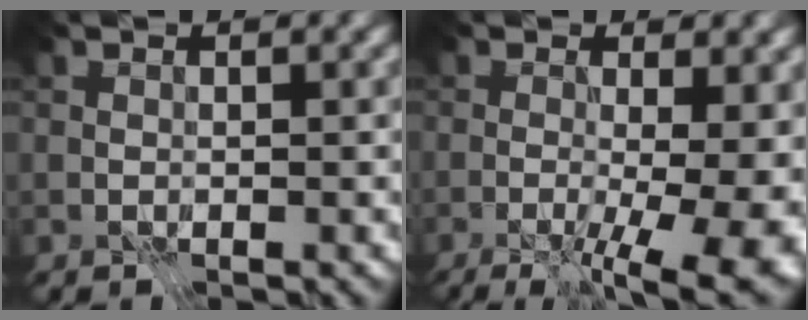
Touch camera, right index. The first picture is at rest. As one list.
[{"total": 10.9, "force": [-2.0, 3.9, 9.9], "torque": [-0.095, -0.016, -0.016]}]